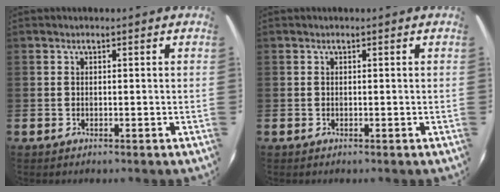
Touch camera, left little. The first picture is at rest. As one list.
[{"total": 0.0}]